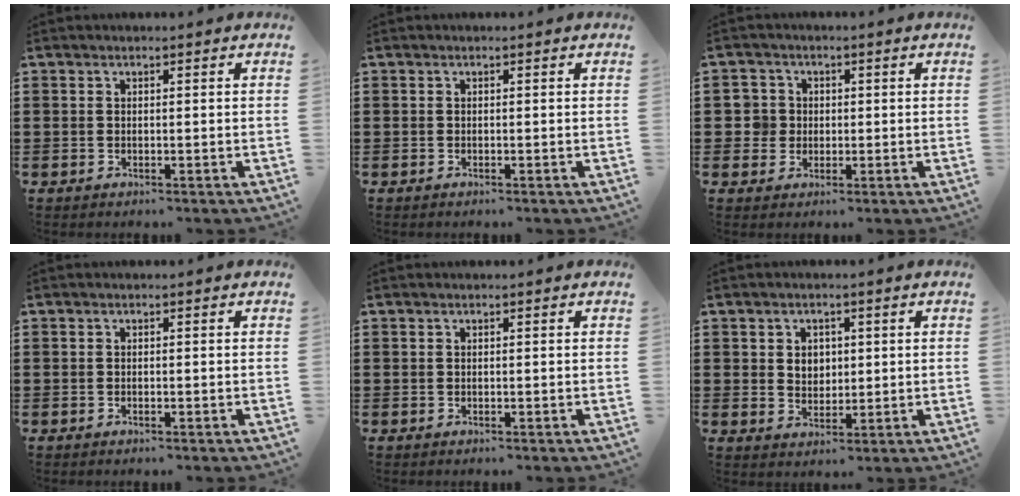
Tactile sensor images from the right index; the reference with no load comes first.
{"total": 0.0}
{"total": 3.7, "force": [0.0, 3.6, 0.6], "torque": [-0.029, 0.012, -0.003]}
{"total": 0.0}
{"total": 0.0}
{"total": 2.9, "force": [0.7, 2.5, 1.3], "torque": [-0.026, 0.007, 0.010]}